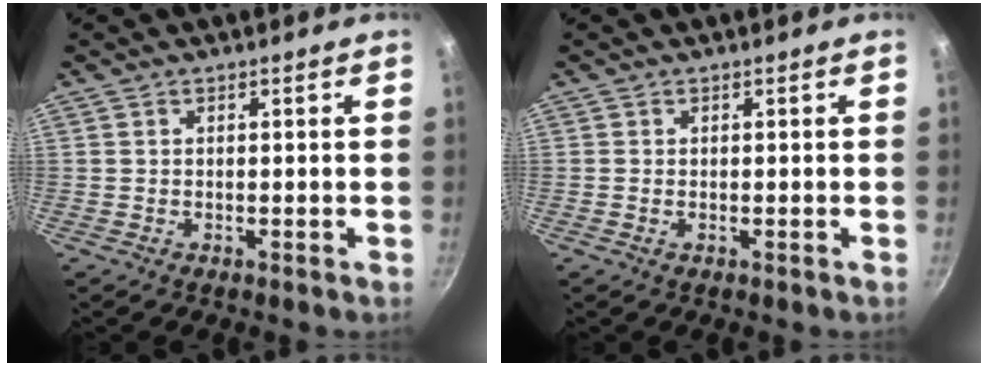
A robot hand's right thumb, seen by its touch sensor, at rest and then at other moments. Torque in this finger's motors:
{"motor_torque": [-0.29, -0.10, -0.18, 0.76, -0.03]}